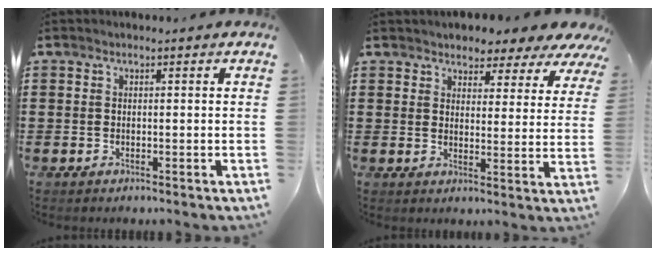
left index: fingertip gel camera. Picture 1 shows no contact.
{"total": 3.7, "force": [3.4, 1.5, 0.4], "torque": [-0.025, -0.018, 0.053]}